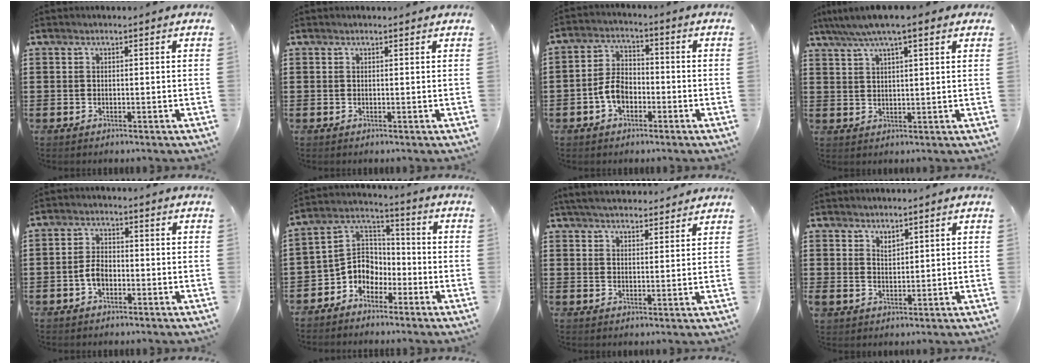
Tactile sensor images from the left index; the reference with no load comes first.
{"total": 0.0}
{"total": 5.2, "force": [-2.2, 3.3, 3.4], "torque": [-0.083, 0.005, -0.047]}
{"total": 5.7, "force": [4.0, 0.8, 4.0], "torque": [-0.085, -0.001, 0.069]}
{"total": 3.3, "force": [-1.1, 2.0, 2.5], "torque": [-0.069, -0.002, -0.029]}
{"total": 6.0, "force": [-3.4, 4.8, 1.4], "torque": [-0.051, 0.005, -0.075]}
{"total": 4.1, "force": [4.0, 0.4, 0.8], "torque": [-0.028, -0.011, 0.074]}
{"total": 2.0, "force": [1.7, 1.1, 0.3], "torque": [-0.009, 0.003, 0.032]}